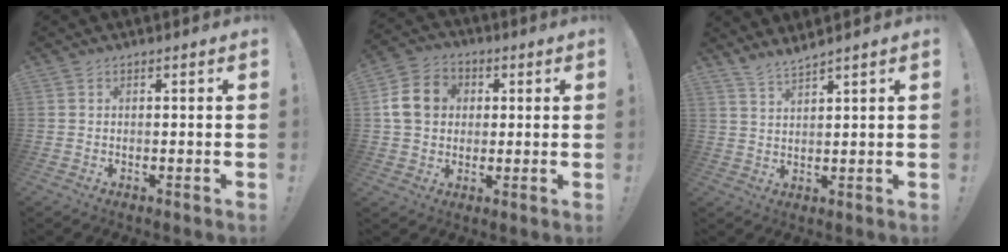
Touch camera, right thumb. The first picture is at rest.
{"total": 12.2, "force": [2.1, 10.4, 6.0], "torque": [-0.094, 0.011, 0.049]}
{"total": 4.0, "force": [3.7, -0.5, 1.4], "torque": [-0.036, -0.021, 0.067]}